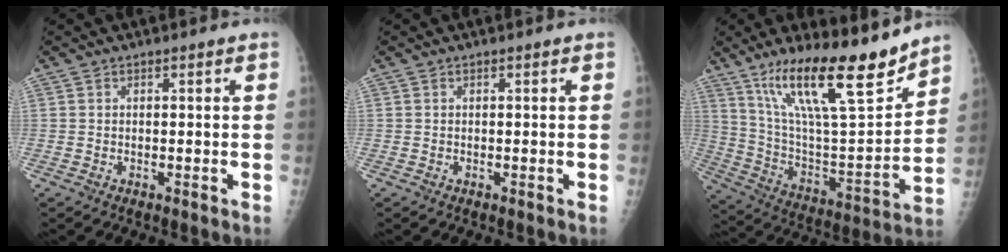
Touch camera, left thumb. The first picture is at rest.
{"total": 0.0}
{"total": 23.6, "force": [16.4, 5.1, 16.2], "torque": [-0.249, -0.073, 0.289]}